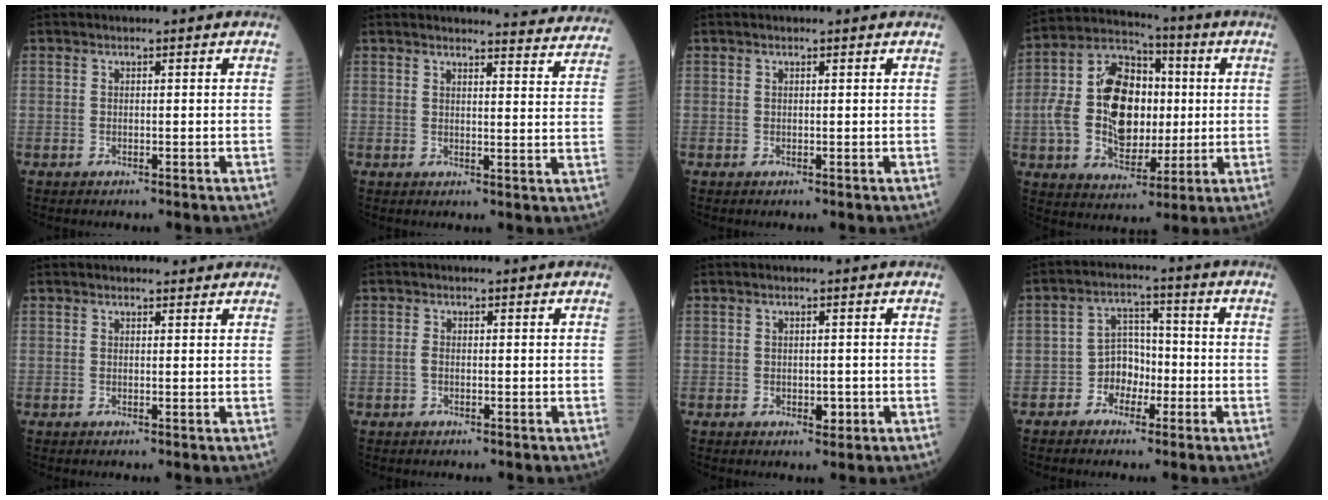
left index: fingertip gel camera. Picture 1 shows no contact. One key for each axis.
{"total": 10.5, "fx": 10.4, "fy": 0.3, "fz": 1.1, "tx": 0.003, "ty": -0.055, "tz": 0.095}
{"total": 0.0}
{"total": 15.6, "fx": 0.3, "fy": 9.9, "fz": 12.0, "tx": -0.255, "ty": 0.030, "tz": 0.009}
{"total": 1.7, "fx": 1.5, "fy": 0.6, "fz": 0.2, "tx": -0.005, "ty": 0.006, "tz": 0.015}
{"total": 1.0, "fx": -0.3, "fy": 0.7, "fz": 0.6, "tx": -0.018, "ty": 0.000, "tz": -0.005}
{"total": 1.7, "fx": -0.4, "fy": 1.0, "fz": 1.3, "tx": -0.017, "ty": -0.001, "tz": -0.001}
{"total": 4.9, "fx": -2.1, "fy": 3.7, "fz": 2.3, "tx": -0.039, "ty": 0.014, "tz": -0.043}